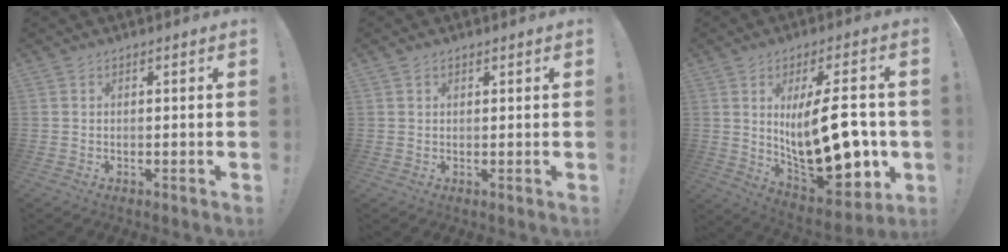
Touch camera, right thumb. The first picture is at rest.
{"total": 0.9, "force": [0.7, 0.4, 0.3], "torque": [0.002, -0.002, 0.012]}
{"total": 22.6, "force": [0.8, 8.9, 20.8], "torque": [-0.325, -0.022, 0.019]}